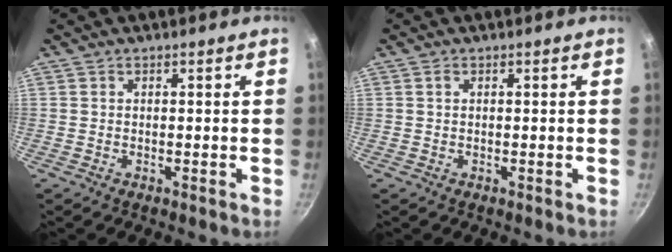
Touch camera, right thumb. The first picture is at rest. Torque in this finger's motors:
{"motor_torque": [-0.21, 0.32, 0.21, -0.11, -0.03]}